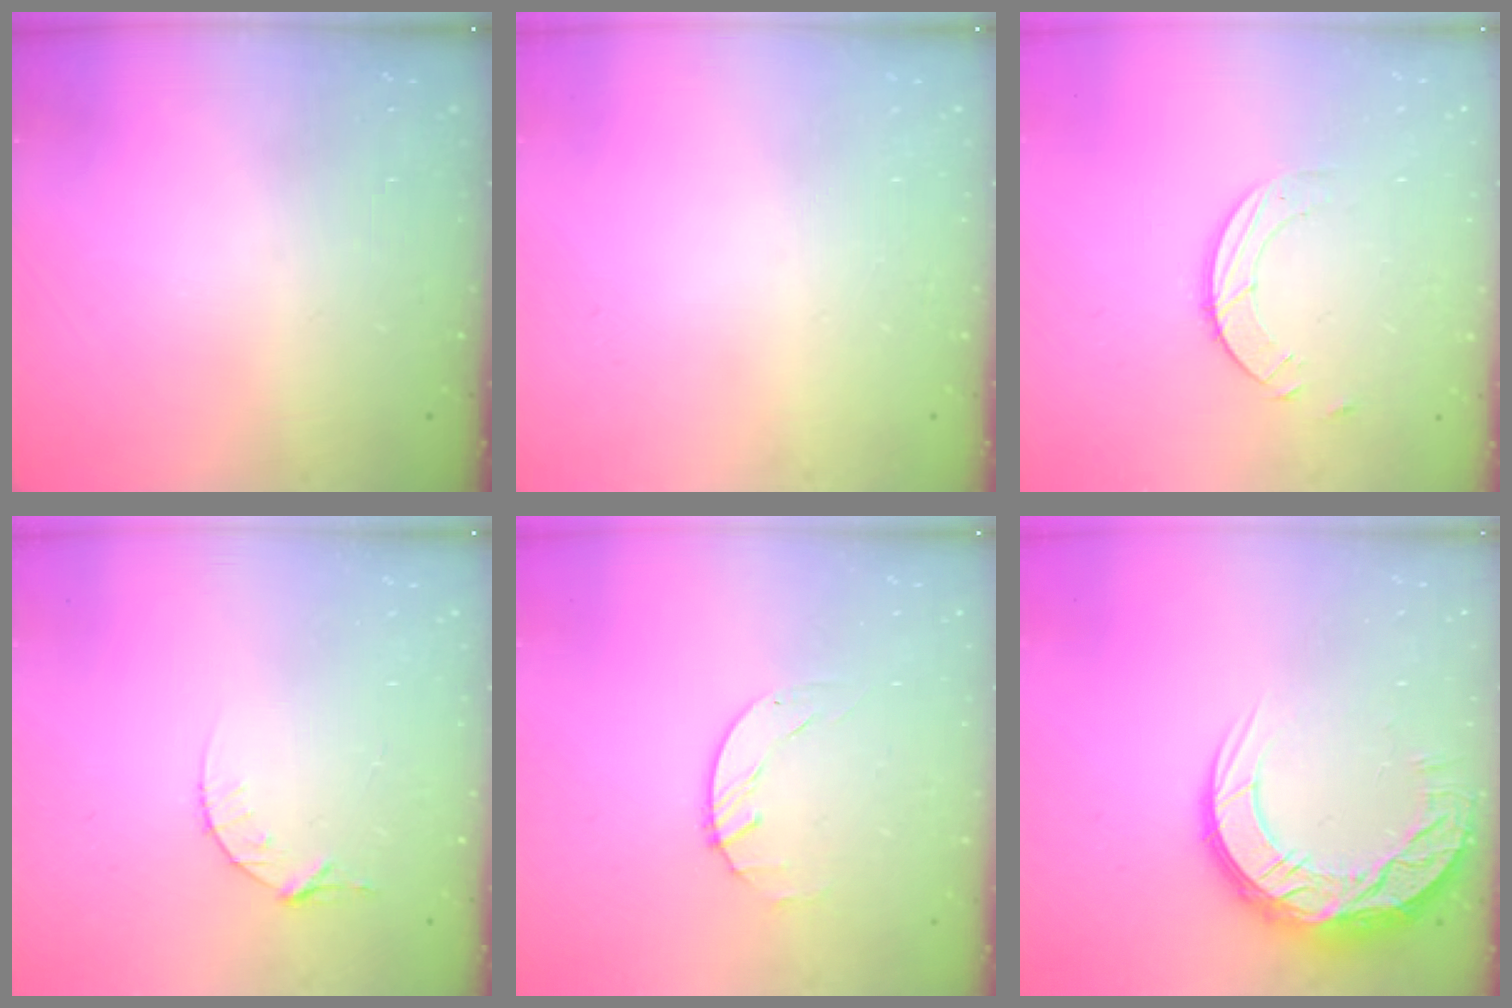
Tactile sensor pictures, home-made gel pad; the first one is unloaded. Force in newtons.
{"total": 0.0}
{"total": 3.4, "press": 3.4, "slide": 0.3}
{"total": 4.3, "press": 4.3, "slide": 0.5}
{"total": 0.6, "press": 0.6, "slide": 0.1}
{"total": 14.8, "press": 14.8, "slide": 1.0}